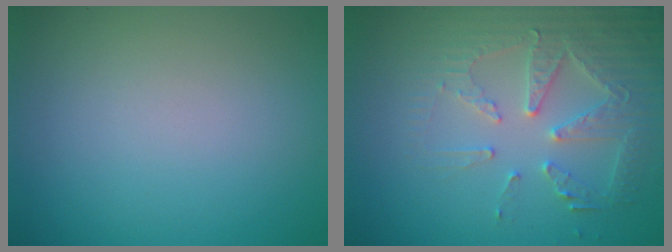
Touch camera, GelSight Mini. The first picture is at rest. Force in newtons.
{"total": 4.2, "press": 4.1, "slide": 1.0}